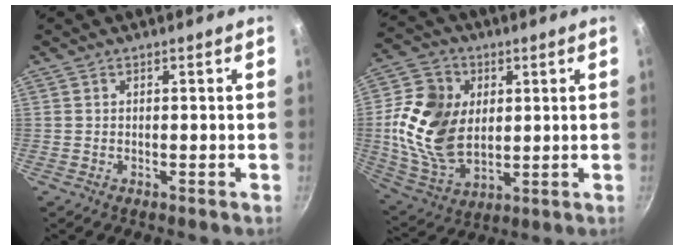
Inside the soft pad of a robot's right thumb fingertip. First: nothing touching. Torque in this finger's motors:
{"motor_torque": [-0.24, 0.72, 1.01, 0.29, 0.18]}